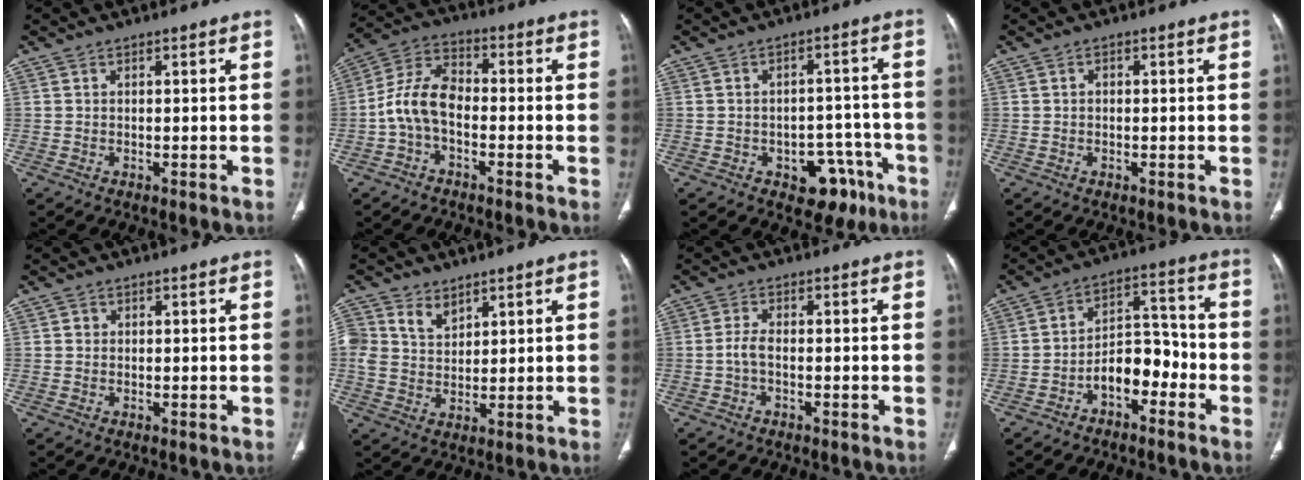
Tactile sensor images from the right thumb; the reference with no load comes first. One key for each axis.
{"total": 8.9, "fx": -2.2, "fy": 5.4, "fz": 6.8, "tx": -0.130, "ty": 0.036, "tz": -0.053}
{"total": 9.3, "fx": -4.8, "fy": 6.1, "fz": 5.1, "tx": -0.029, "ty": 0.042, "tz": -0.054}
{"total": 0.7, "fx": 0.0, "fy": 0.6, "fz": 0.4, "tx": 0.002, "ty": 0.002, "tz": -0.003}
{"total": 0.8, "fx": 0.1, "fy": 0.8, "fz": 0.2, "tx": 0.001, "ty": 0.002, "tz": 0.002}
{"total": 6.8, "fx": 3.6, "fy": 4.9, "fz": 3.0, "tx": -0.041, "ty": -0.015, "tz": 0.074}
{"total": 2.2, "fx": -0.7, "fy": 0.9, "fz": 1.9, "tx": -0.043, "ty": 0.004, "tz": -0.018}
{"total": 8.8, "fx": -4.1, "fy": 5.2, "fz": 5.8, "tx": -0.065, "ty": 0.058, "tz": -0.072}